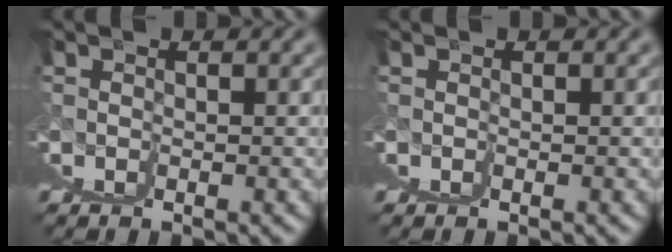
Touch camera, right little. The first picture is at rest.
{"total": 0.0}